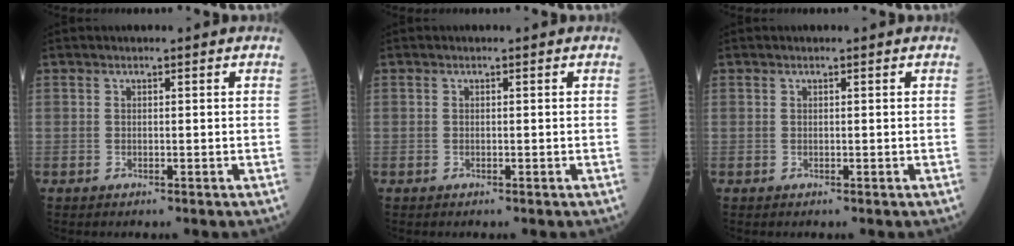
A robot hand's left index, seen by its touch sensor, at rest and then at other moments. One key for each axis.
{"total": 0.0}
{"total": 0.0}